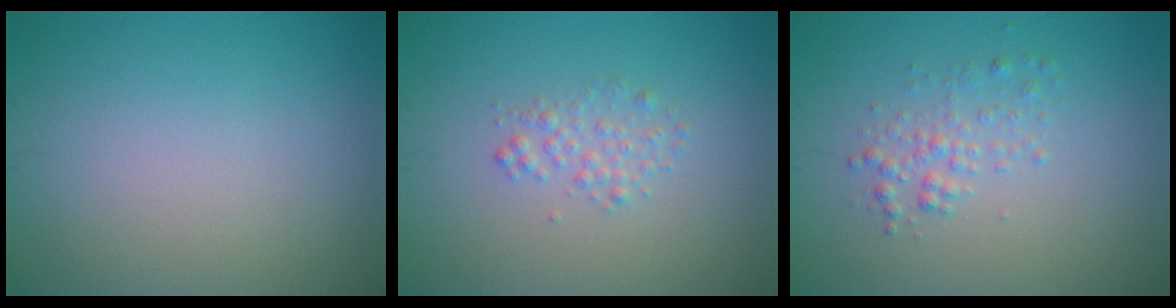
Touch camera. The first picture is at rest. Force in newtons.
{"total": 1.5, "press": 1.5, "slide": 0.0}
{"total": 1.8, "press": 1.8, "slide": 0.0}